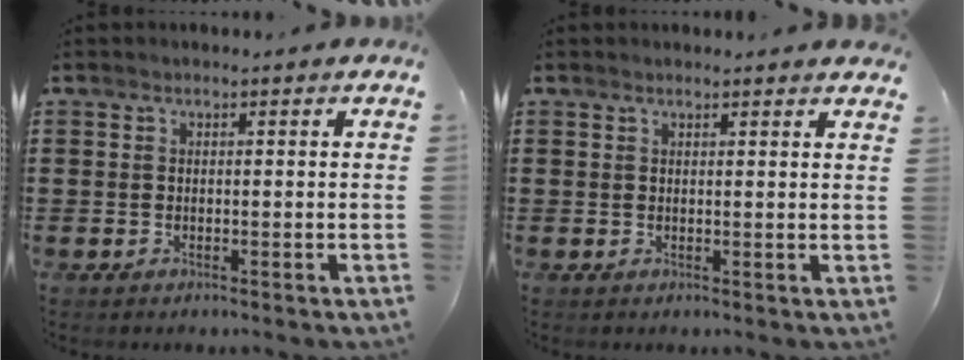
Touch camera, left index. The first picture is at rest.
{"total": 1.2, "force": [1.1, 0.0, 0.4], "torque": [-0.010, -0.001, 0.021]}